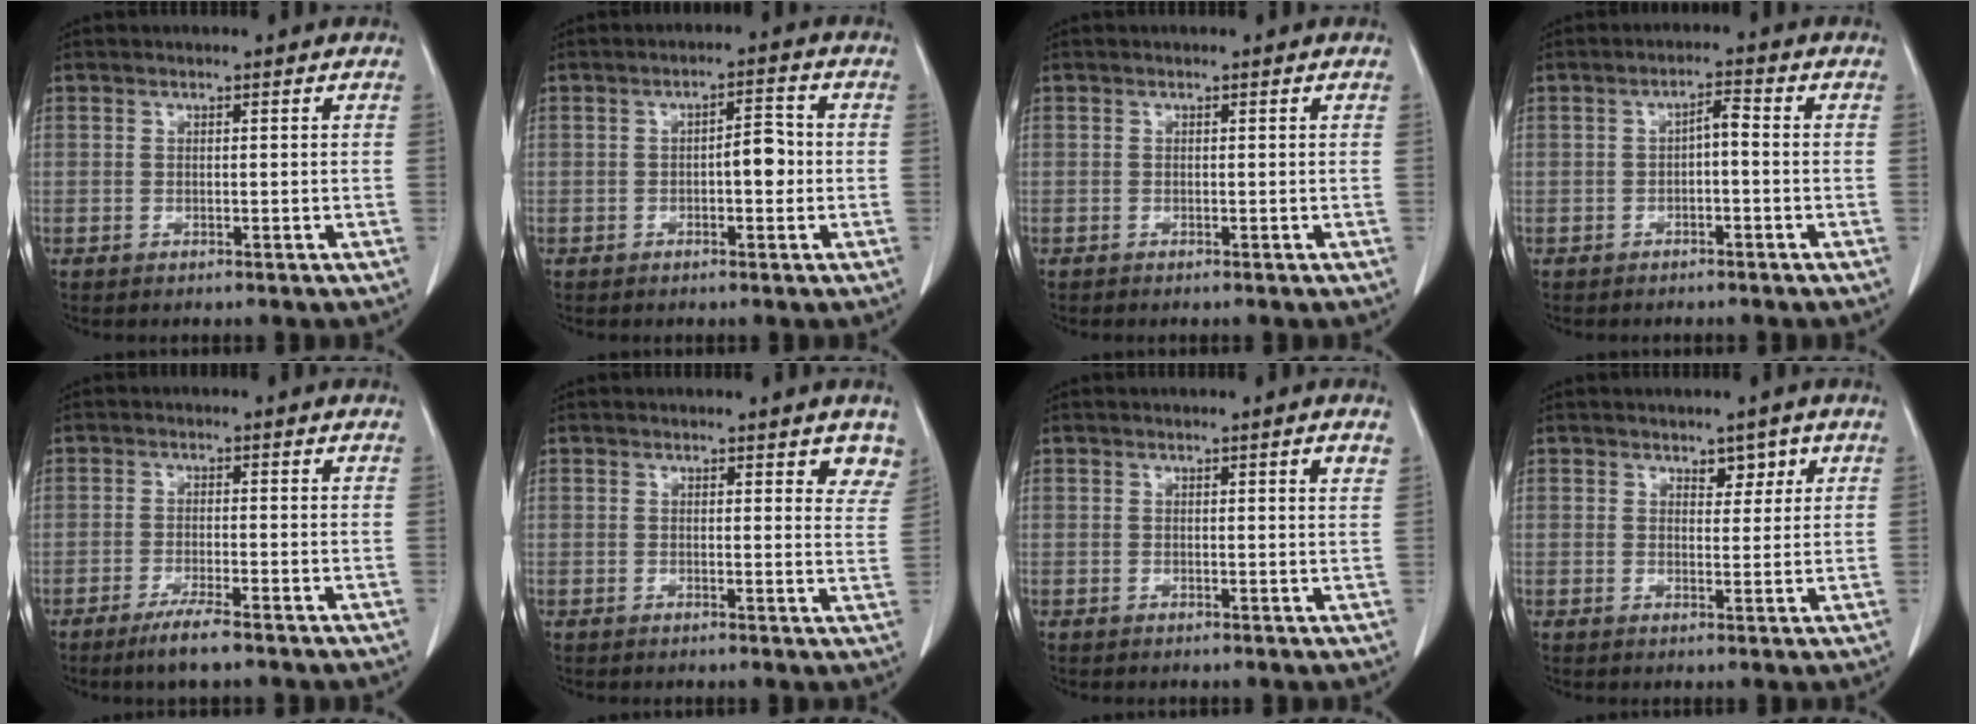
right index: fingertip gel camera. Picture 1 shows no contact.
{"total": 3.9, "force": [-0.6, 1.5, 3.6], "torque": [-0.050, 0.010, -0.009]}
{"total": 0.0}
{"total": 2.5, "force": [-0.5, 0.7, 2.3], "torque": [-0.038, 0.011, -0.008]}
{"total": 4.2, "force": [-3.0, -0.1, 2.9], "torque": [-0.058, -0.011, -0.055]}
{"total": 4.9, "force": [4.0, 1.7, 2.4], "torque": [-0.010, -0.014, 0.030]}
{"total": 1.4, "force": [0.8, 0.0, 1.2], "torque": [-0.015, -0.001, 0.008]}
{"total": 2.7, "force": [1.6, 1.6, 1.5], "torque": [-0.011, 0.000, 0.024]}